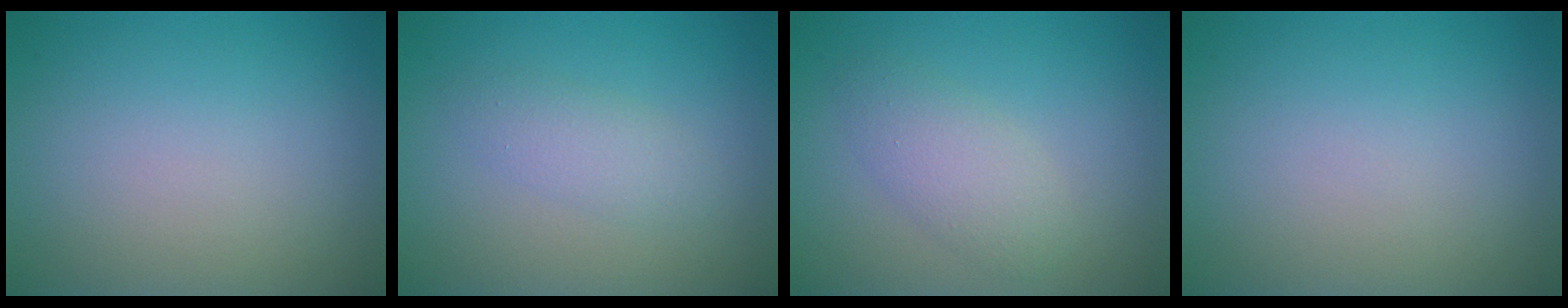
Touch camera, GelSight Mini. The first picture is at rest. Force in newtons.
{"total": 2.0, "press": 2.0, "slide": 0.2}
{"total": 2.7, "press": 2.7, "slide": 0.0}
{"total": 0.0}